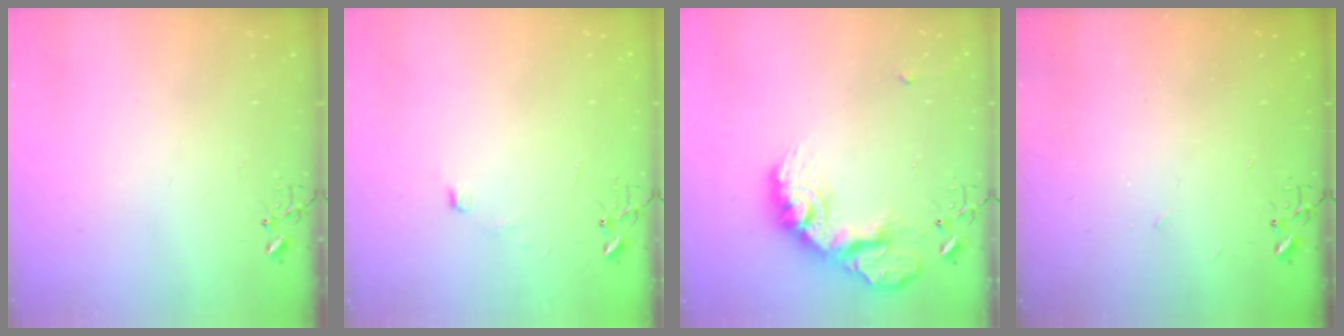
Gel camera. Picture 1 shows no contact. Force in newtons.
{"total": 5.6, "press": 5.6, "slide": 0.7}
{"total": 20.1, "press": 20.0, "slide": 1.5}
{"total": 2.2, "press": 2.2, "slide": 0.3}